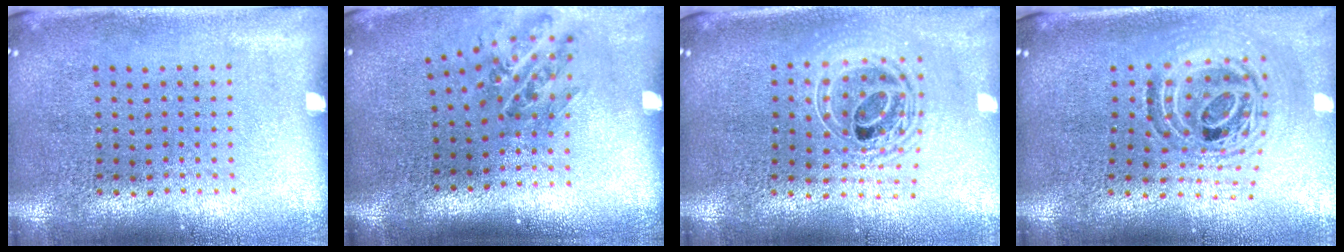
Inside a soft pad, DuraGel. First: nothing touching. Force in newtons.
{"total": 1.1, "press": 1.0, "slide": 0.6}
{"total": 2.0, "press": 1.6, "slide": 1.2}
{"total": 1.2, "press": 1.1, "slide": 0.5}